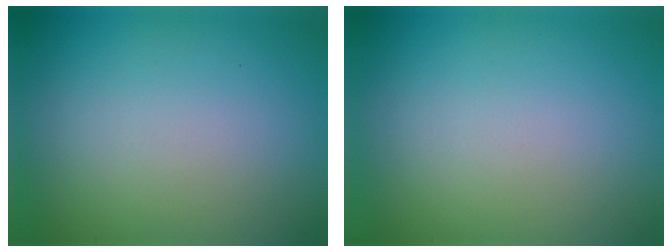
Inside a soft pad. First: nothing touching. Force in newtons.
{"total": 0.0}